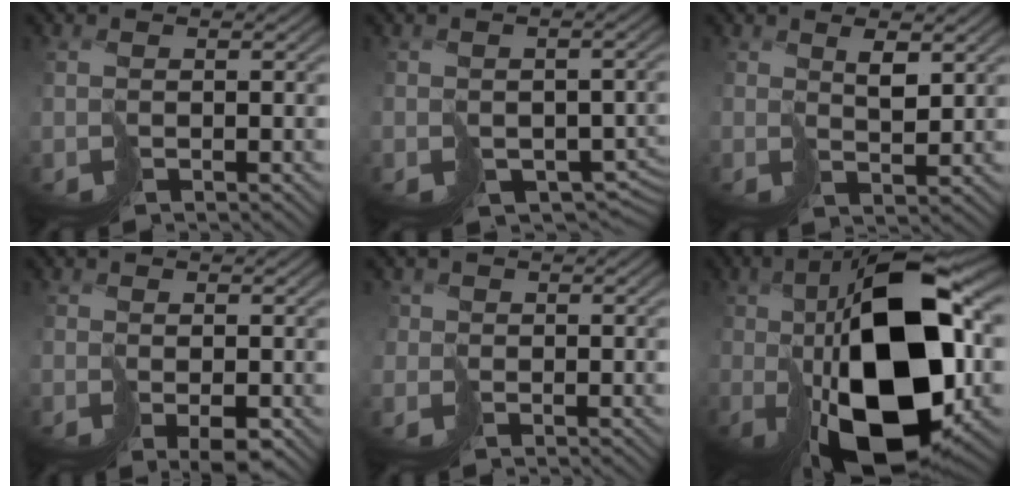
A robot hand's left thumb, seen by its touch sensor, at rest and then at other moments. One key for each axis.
{"total": 6.4, "fx": -2.1, "fy": 4.6, "fz": 3.8, "tx": -0.065, "ty": -0.027, "tz": -0.008}
{"total": 2.8, "fx": 2.7, "fy": 0.0, "fz": 0.8, "tx": -0.016, "ty": 0.007, "tz": 0.058}
{"total": 2.2, "fx": -0.6, "fy": 0.9, "fz": 1.9, "tx": -0.030, "ty": -0.004, "tz": 0.001}
{"total": 1.4, "fx": 0.4, "fy": 1.1, "fz": -0.8, "tx": 0.013, "ty": 0.001, "tz": 0.001}
{"total": 18.4, "fx": -0.7, "fy": 8.9, "fz": 16.1, "tx": -0.272, "ty": -0.008, "tz": -0.007}